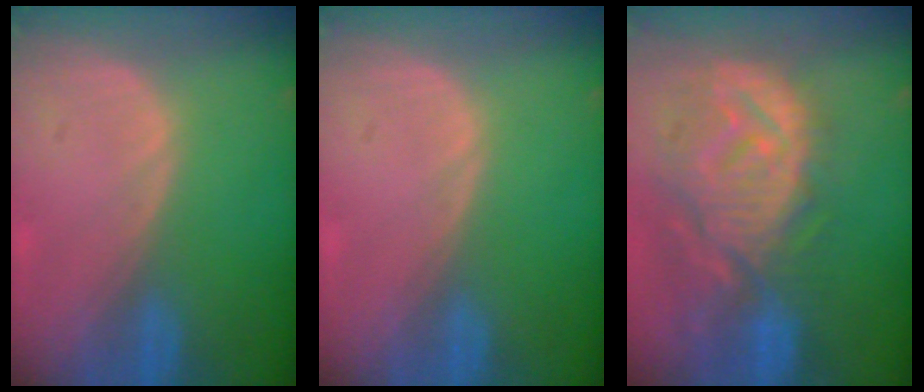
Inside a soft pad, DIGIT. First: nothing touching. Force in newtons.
{"total": 0.0}
{"total": 12.6, "press": 11.1, "slide": 5.8}